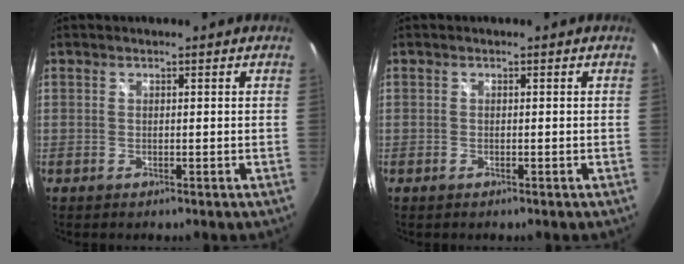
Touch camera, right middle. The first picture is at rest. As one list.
[{"total": 0.5, "force": [-0.4, 0.3, 0.3], "torque": [-0.005, -0.003, -0.008]}]